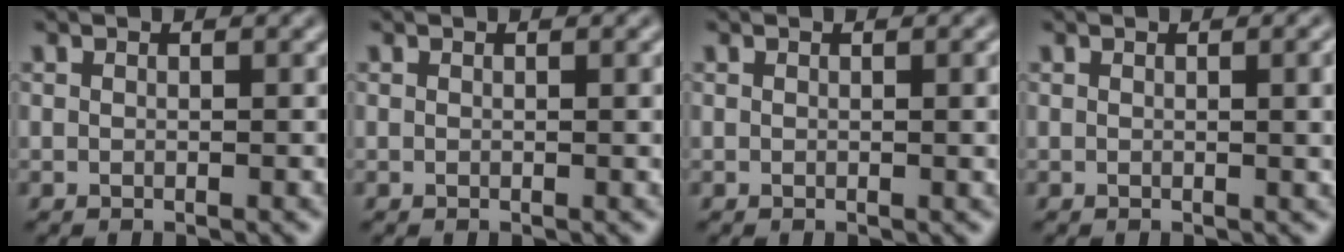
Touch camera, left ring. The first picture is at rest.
{"total": 0.8, "force": [0.1, 0.1, 0.8], "torque": [-0.009, 0.001, 0.001]}
{"total": 1.4, "force": [0.1, 0.3, 1.4], "torque": [-0.016, 0.001, 0.001]}
{"total": 2.9, "force": [0.3, 0.9, 2.7], "torque": [-0.026, 0.004, 0.000]}